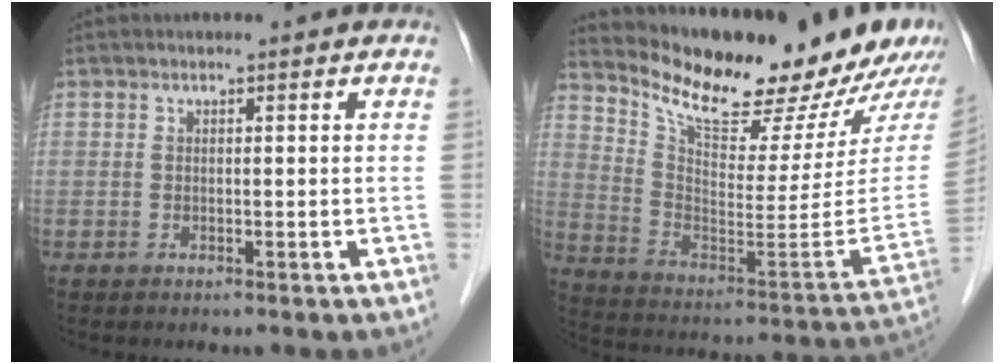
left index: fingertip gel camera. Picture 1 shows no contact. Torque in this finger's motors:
{"motor_torque": [1.04, -1.10, 0.34, 0.05]}